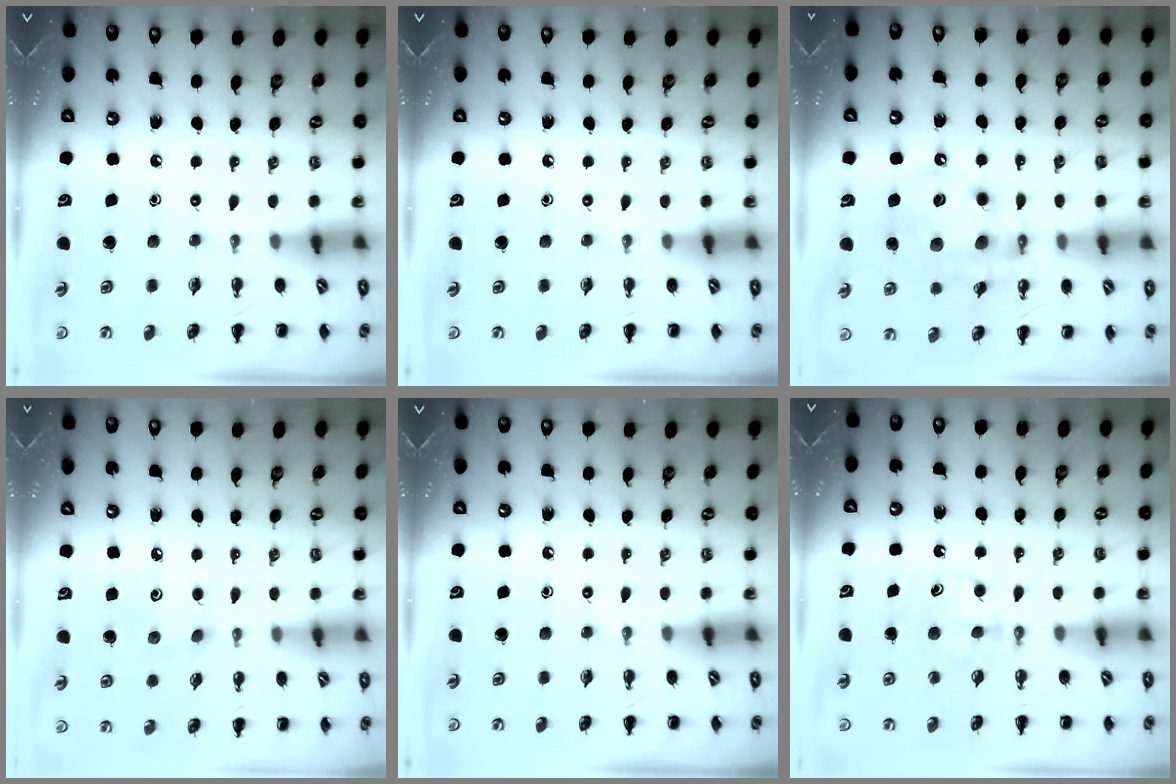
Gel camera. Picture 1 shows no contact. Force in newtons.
{"total": 0.0}
{"total": 12.4, "press": 12.0, "slide": 3.0}
{"total": 3.9, "press": 3.8, "slide": 0.7}
{"total": 0.0}
{"total": 5.7, "press": 5.5, "slide": 1.6}